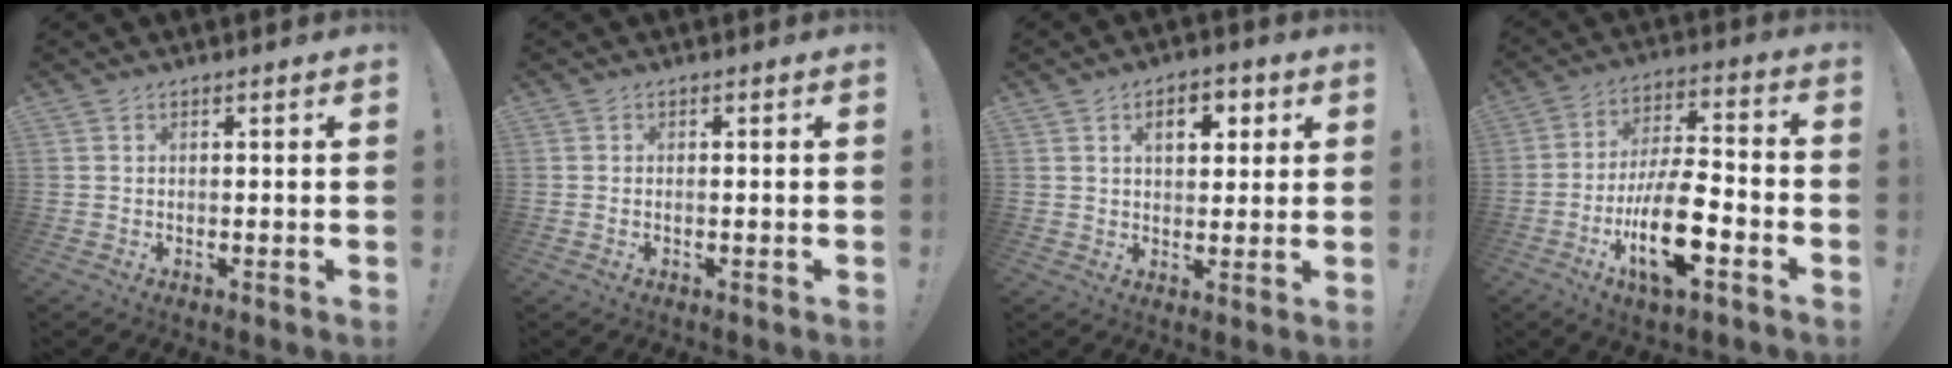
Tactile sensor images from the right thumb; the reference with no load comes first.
{"total": 0.9, "force": [-0.4, 0.1, 0.8], "torque": [-0.021, 0.003, -0.006]}
{"total": 7.3, "force": [2.4, 4.5, 5.2], "torque": [-0.061, -0.002, 0.034]}
{"total": 17.7, "force": [-7.2, 6.2, 14.9], "torque": [-0.278, 0.035, -0.114]}